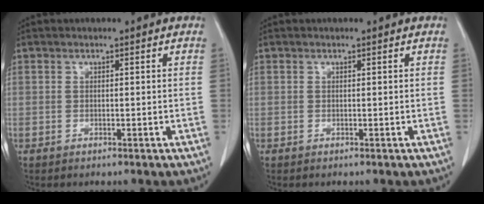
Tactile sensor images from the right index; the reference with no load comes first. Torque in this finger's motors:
{"motor_torque": [0.03, 0.03, -0.01, 0.01]}